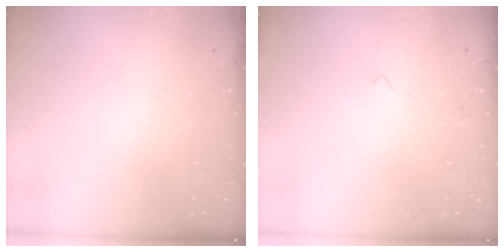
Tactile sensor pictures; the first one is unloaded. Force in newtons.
{"total": 2.5, "press": 2.5, "slide": 0.3}